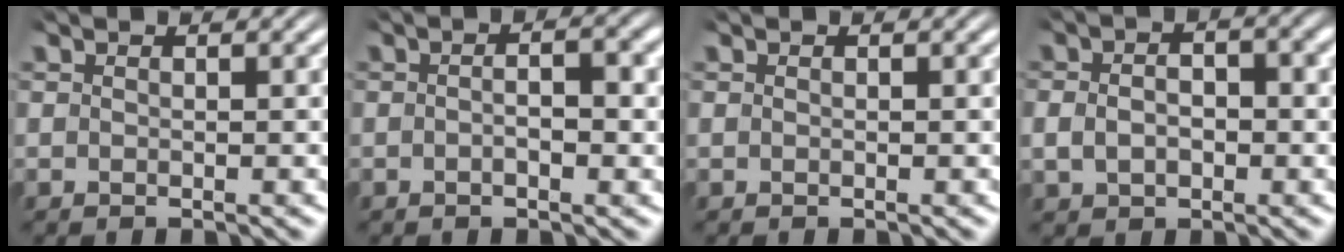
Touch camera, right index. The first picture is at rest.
{"total": 2.5, "force": [-0.3, 0.7, 2.4], "torque": [-0.030, 0.007, -0.012]}
{"total": 0.0}
{"total": 3.3, "force": [-0.5, 2.2, 2.4], "torque": [-0.041, -0.002, -0.003]}